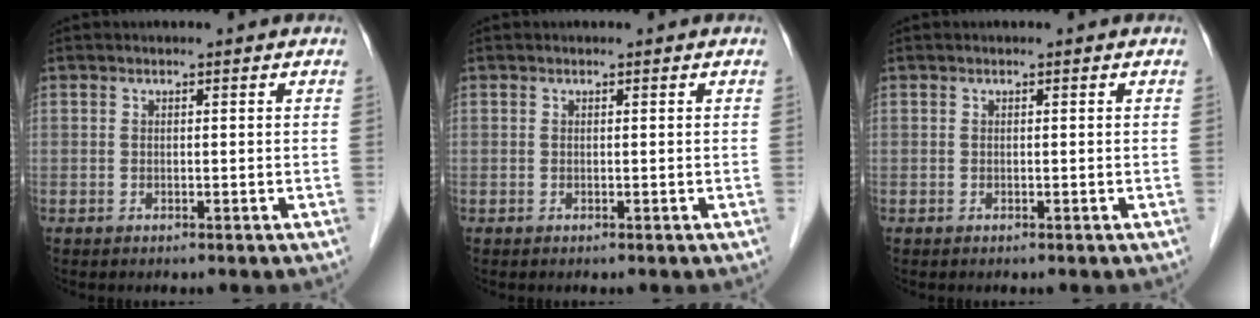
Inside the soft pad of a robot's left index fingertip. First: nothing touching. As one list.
[{"total": 0.0}, {"total": 0.0}]